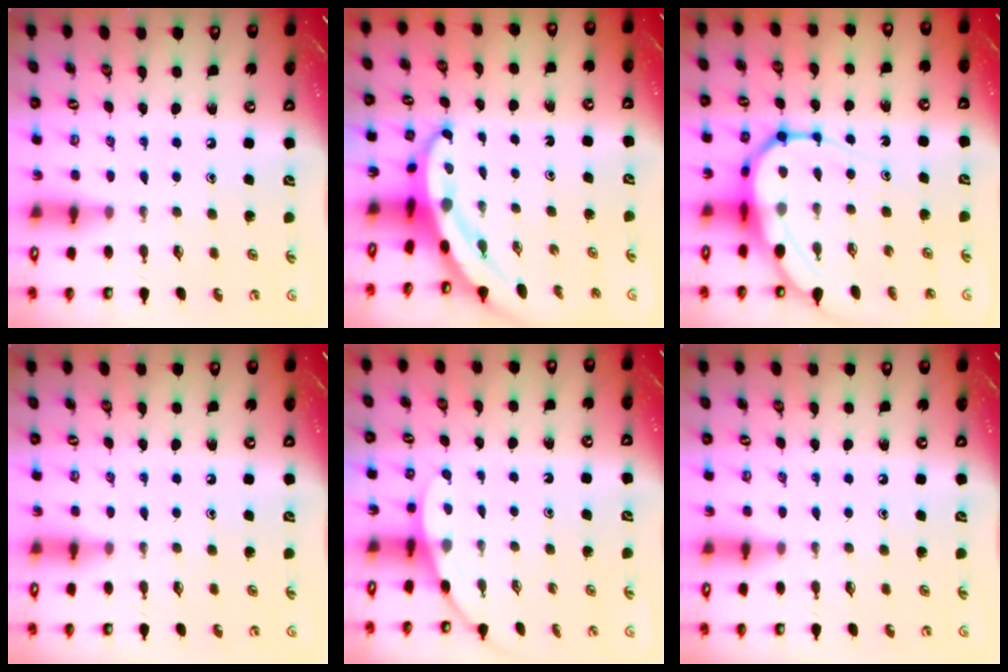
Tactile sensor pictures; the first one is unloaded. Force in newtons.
{"total": 4.9, "press": 4.8, "slide": 0.6}
{"total": 12.9, "press": 12.9, "slide": 1.2}
{"total": 0.0}
{"total": 2.8, "press": 2.8, "slide": 0.2}
{"total": 0.0}